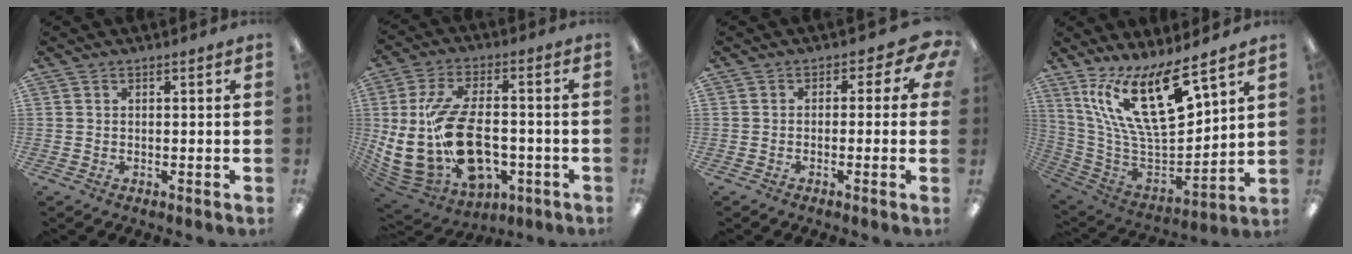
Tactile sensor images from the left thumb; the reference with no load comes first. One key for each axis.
{"total": 23.4, "fx": -3.2, "fy": 13.5, "fz": 18.9, "tx": -0.395, "ty": 0.006, "tz": -0.038}
{"total": 3.7, "fx": -0.7, "fy": 2.5, "fz": 2.7, "tx": -0.031, "ty": 0.004, "tz": -0.015}
{"total": 21.8, "fx": 12.6, "fy": 8.1, "fz": 15.9, "tx": -0.300, "ty": -0.080, "tz": 0.221}